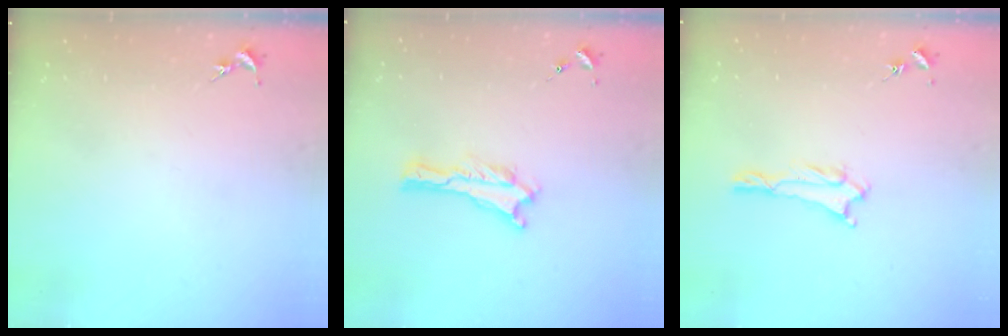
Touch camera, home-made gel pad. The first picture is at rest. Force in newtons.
{"total": 0.0}
{"total": 1.3, "press": 1.3, "slide": 0.2}